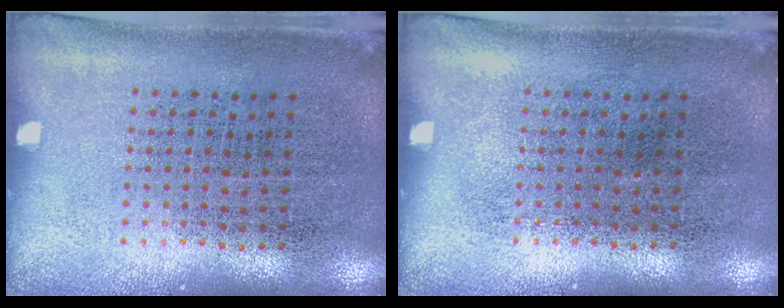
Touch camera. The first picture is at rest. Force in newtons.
{"total": 0.0}